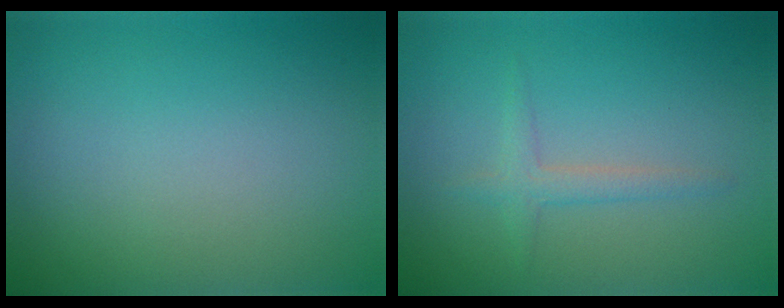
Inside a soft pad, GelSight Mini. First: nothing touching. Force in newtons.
{"total": 1.6, "press": 1.6, "slide": 0.1}